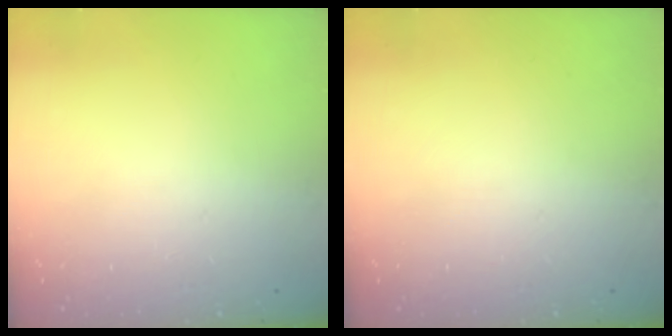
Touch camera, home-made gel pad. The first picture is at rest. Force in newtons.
{"total": 0.0}